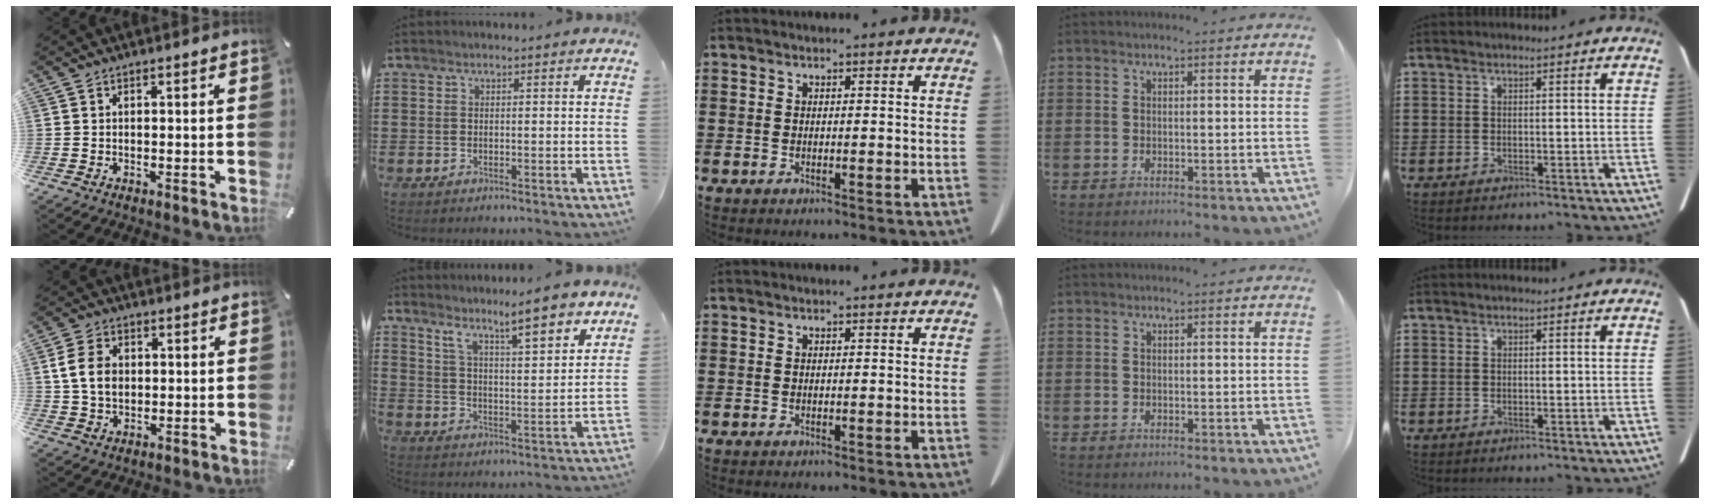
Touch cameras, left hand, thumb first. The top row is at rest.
{"thumb": {"total": 8.0, "force": [1.1, 6.4, 4.8], "torque": [-0.102, 0.007, 0.017]}, "index": {"total": 8.6, "force": [7.4, 0.9, 4.4], "torque": [-0.075, -0.044, 0.122]}}